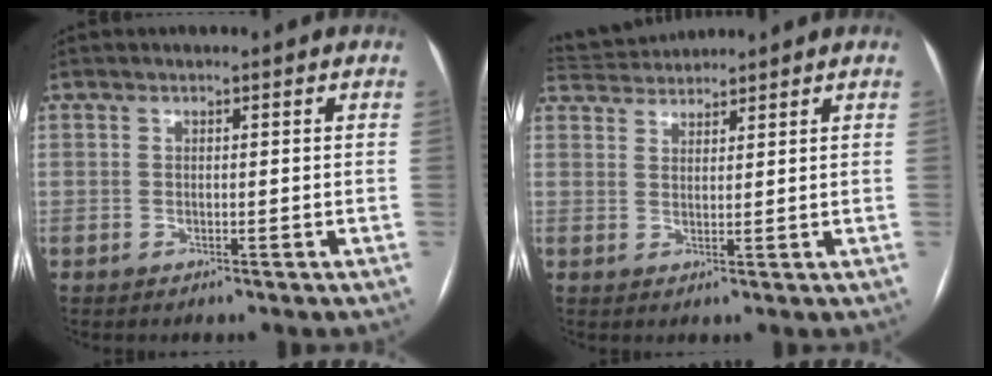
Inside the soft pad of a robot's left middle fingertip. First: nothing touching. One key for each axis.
{"total": 5.3, "fx": 5.2, "fy": 0.6, "fz": 0.6, "tx": -0.015, "ty": 0.032, "tz": 0.094}